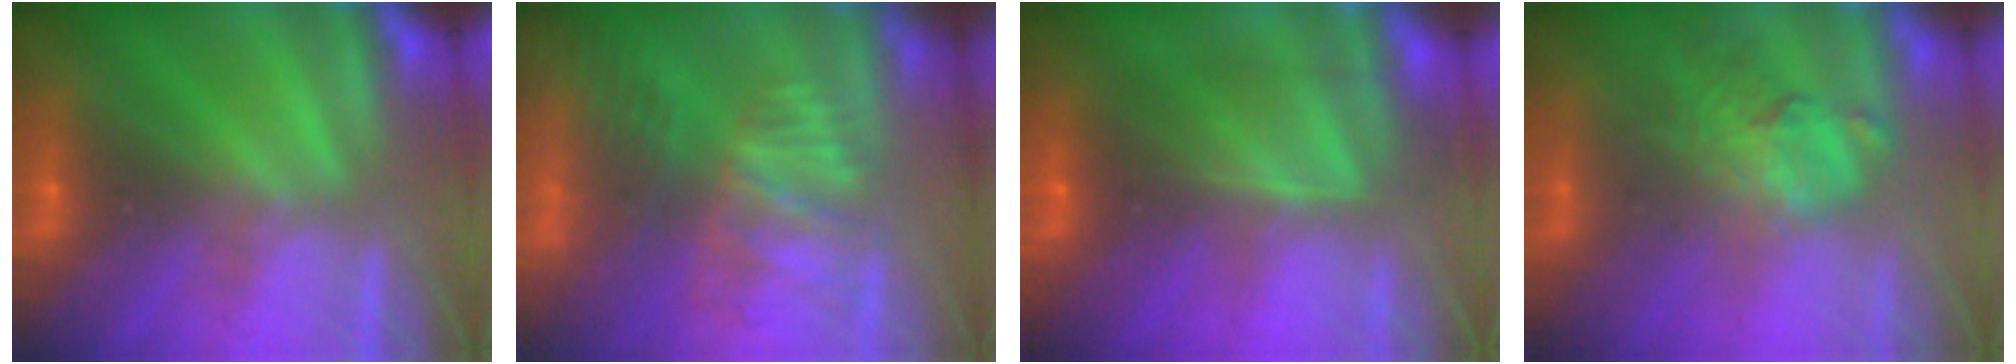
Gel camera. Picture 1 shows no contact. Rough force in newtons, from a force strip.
{"total": 7.3}
{"total": 7.4}
{"total": 2.8}